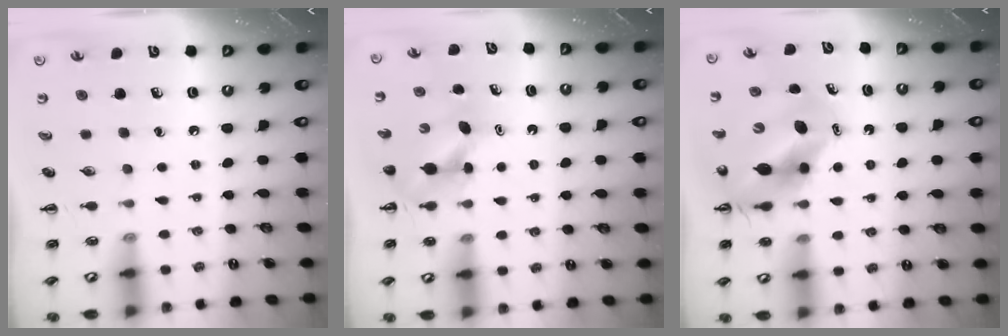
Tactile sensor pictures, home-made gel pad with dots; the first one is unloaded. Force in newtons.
{"total": 4.6, "press": 4.5, "slide": 0.6}
{"total": 11.1, "press": 10.6, "slide": 3.0}